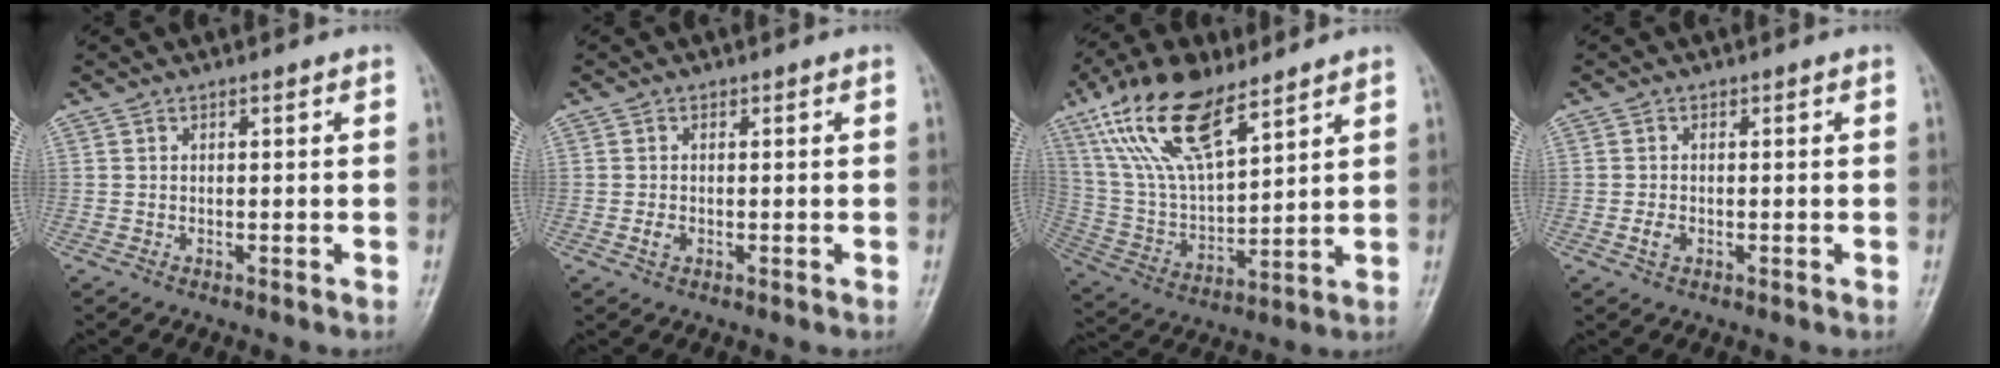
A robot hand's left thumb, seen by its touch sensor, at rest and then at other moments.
{"total": 1.6, "force": [-0.4, 1.3, 0.9], "torque": [-0.013, 0.001, -0.008]}
{"total": 18.1, "force": [11.0, 7.4, 12.3], "torque": [-0.223, -0.033, 0.218]}
{"total": 2.0, "force": [-0.6, 1.5, 1.2], "torque": [-0.018, 0.002, -0.011]}